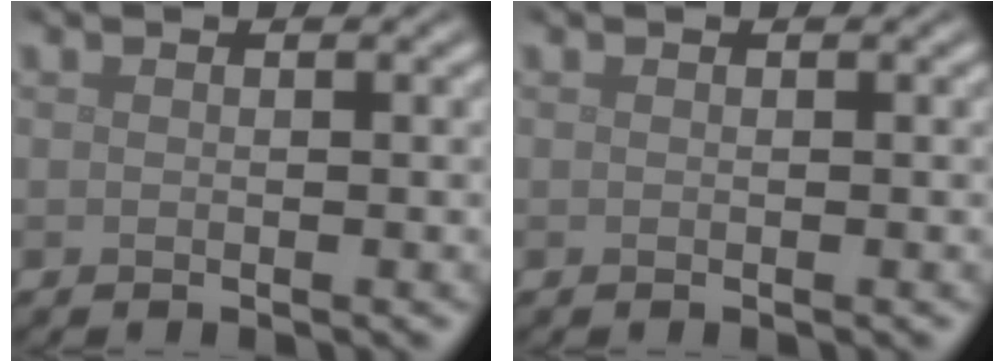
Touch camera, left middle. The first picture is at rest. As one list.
[{"total": 0.0}]